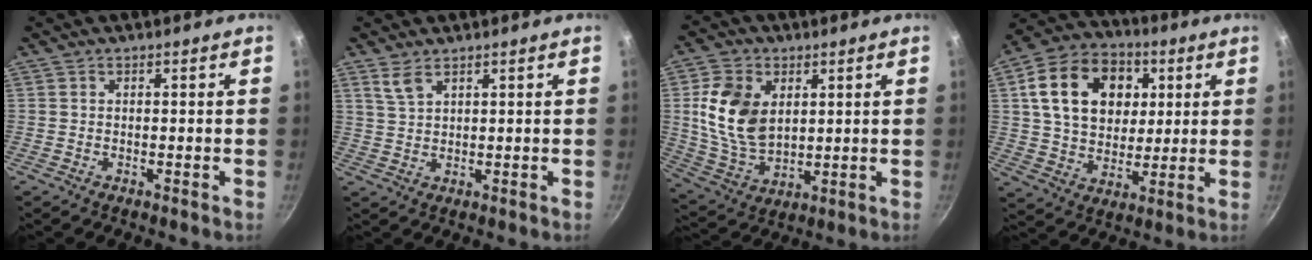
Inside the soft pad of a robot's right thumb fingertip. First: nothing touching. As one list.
[{"total": 3.2, "force": [2.2, 1.3, 1.9], "torque": [-0.039, -0.012, 0.049]}, {"total": 13.8, "force": [3.1, 9.3, 9.7], "torque": [-0.168, -0.020, 0.069]}, {"total": 19.0, "force": [5.0, 14.1, 11.7], "torque": [-0.174, 0.007, 0.079]}]